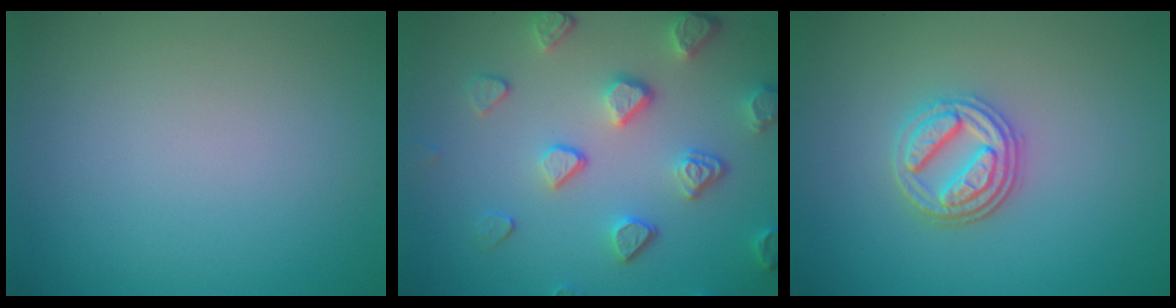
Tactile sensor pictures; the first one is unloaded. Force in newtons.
{"total": 4.1, "press": 3.6, "slide": 2.0}
{"total": 3.5, "press": 3.0, "slide": 1.8}